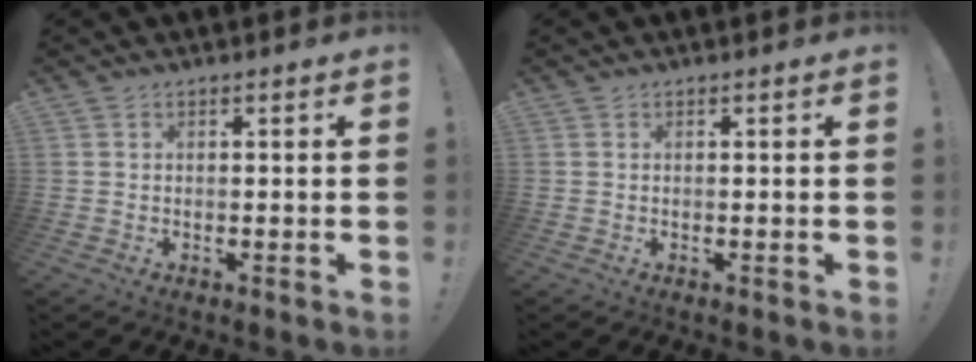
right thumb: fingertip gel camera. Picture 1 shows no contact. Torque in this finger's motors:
{"motor_torque": [0.00, 0.00, -0.01, 0.00, 0.02]}